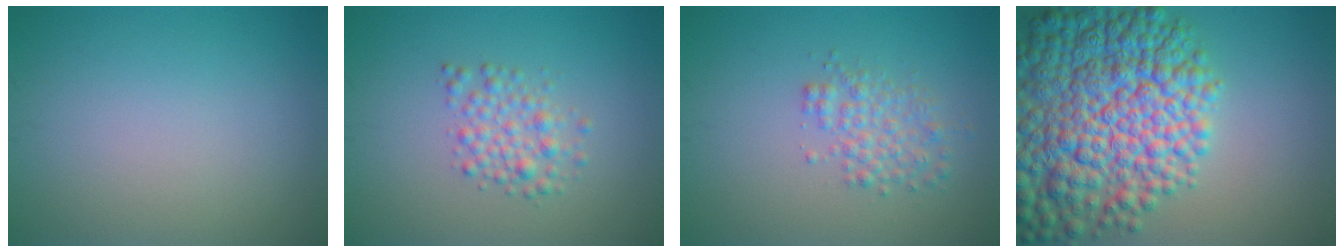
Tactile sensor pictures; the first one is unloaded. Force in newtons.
{"total": 2.5, "press": 2.5, "slide": 0.0}
{"total": 2.6, "press": 2.6, "slide": 0.1}
{"total": 13.6, "press": 13.6, "slide": 0.5}